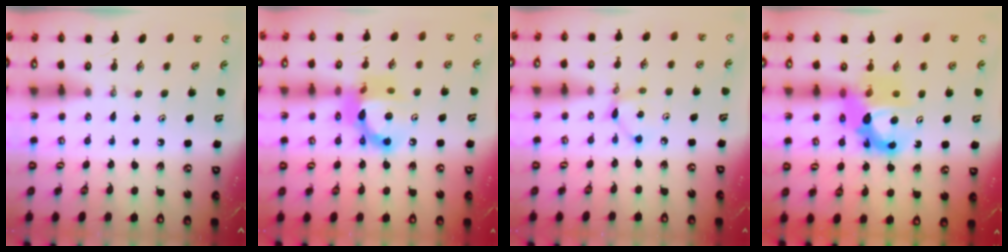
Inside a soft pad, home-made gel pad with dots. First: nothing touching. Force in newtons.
{"total": 13.5, "press": 13.4, "slide": 1.4}
{"total": 4.2, "press": 4.2, "slide": 0.1}
{"total": 13.6, "press": 13.5, "slide": 1.6}